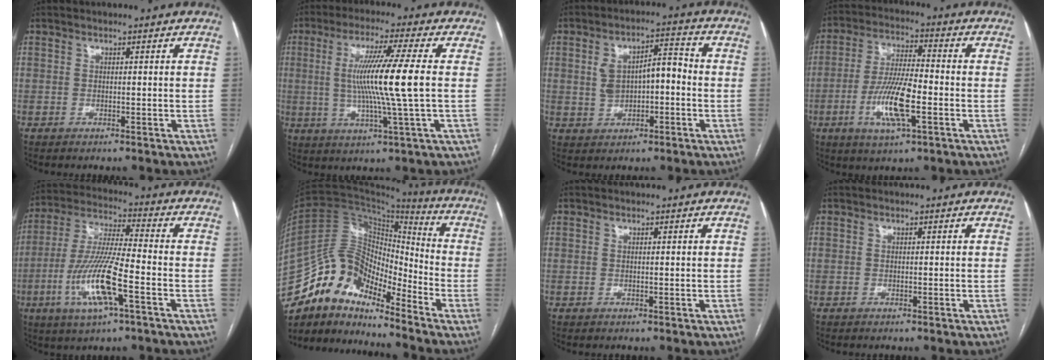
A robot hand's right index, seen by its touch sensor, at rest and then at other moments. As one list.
[{"total": 13.6, "force": [0.5, -2.4, 13.4], "torque": [-0.247, -0.002, 0.009]}, {"total": 7.7, "force": [-0.2, 4.0, 6.6], "torque": [-0.119, 0.030, 0.001]}, {"total": 11.0, "force": [-3.4, 2.0, 10.3], "torque": [-0.206, -0.004, -0.062]}, {"total": 13.6, "force": [-4.7, 1.4, 12.7], "torque": [-0.263, -0.009, -0.089]}, {"total": 13.3, "force": [-11.5, 5.0, 4.5], "torque": [-0.078, 0.066, -0.216]}, {"total": 0.0}, {"total": 0.0}]